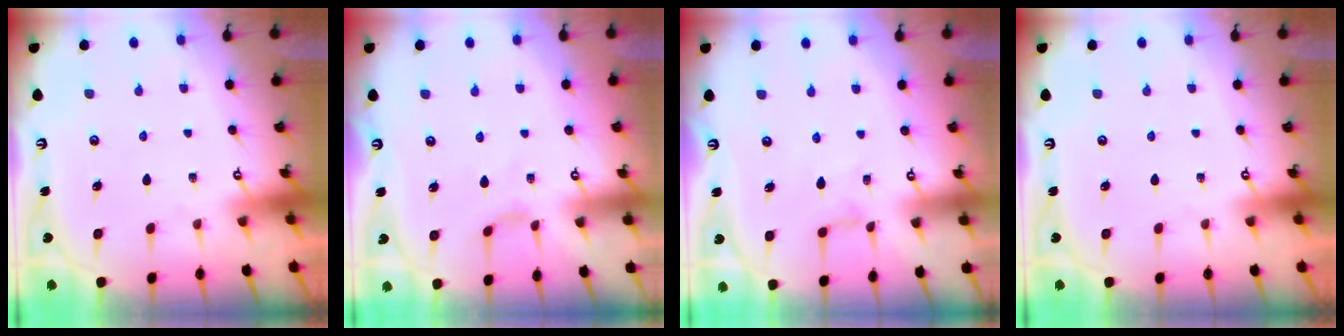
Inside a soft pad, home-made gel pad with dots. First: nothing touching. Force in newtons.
{"total": 1.6, "press": 1.5, "slide": 0.4}
{"total": 2.3, "press": 2.3, "slide": 0.4}
{"total": 0.0}